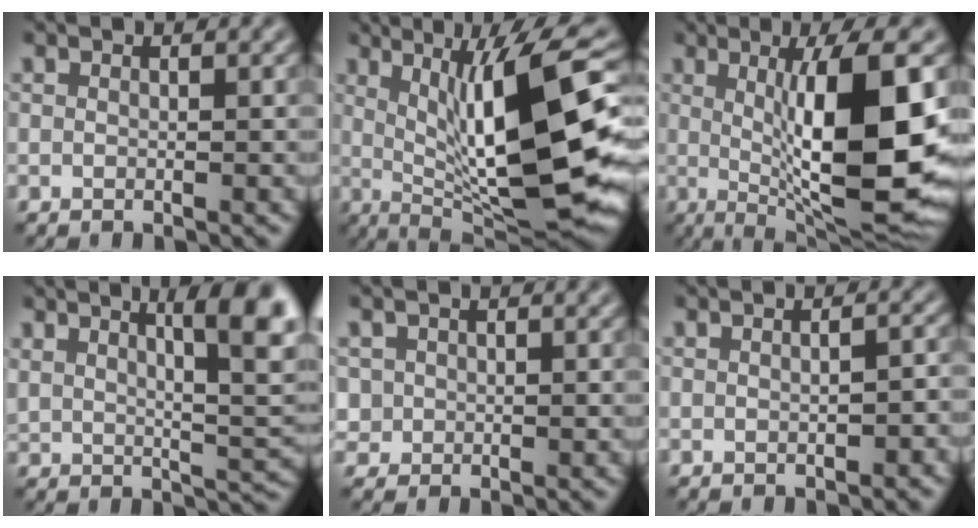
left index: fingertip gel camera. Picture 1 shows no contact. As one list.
[{"total": 14.8, "force": [1.7, 3.8, 14.2], "torque": [-0.197, 0.000, 0.034]}, {"total": 12.2, "force": [0.5, 2.9, 11.9], "torque": [-0.170, -0.009, 0.019]}, {"total": 8.5, "force": [4.2, 2.6, 7.0], "torque": [-0.080, 0.011, 0.066]}, {"total": 1.2, "force": [-0.1, 1.2, 0.0], "torque": [0.004, -0.007, 0.002]}, {"total": 2.4, "force": [-0.4, 0.9, 2.2], "torque": [-0.028, 0.002, 0.008]}]